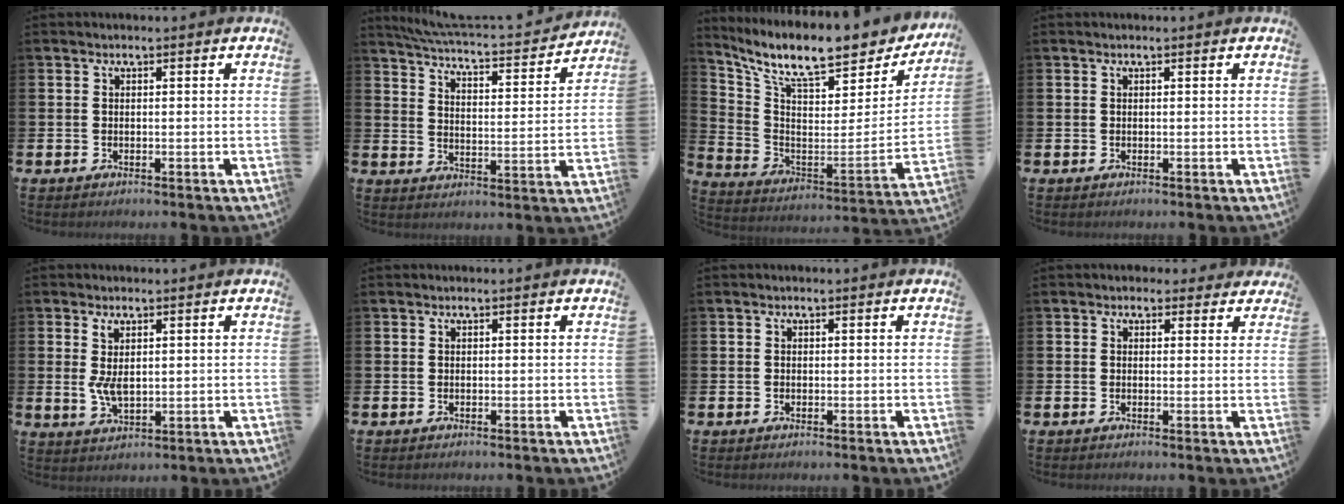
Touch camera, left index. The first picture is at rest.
{"total": 4.7, "force": [4.6, 0.3, 1.0], "torque": [-0.043, -0.044, 0.072]}
{"total": 10.8, "force": [8.8, 2.7, 5.7], "torque": [-0.133, -0.070, 0.144]}
{"total": 0.0}
{"total": 3.9, "force": [1.2, 2.0, 3.2], "torque": [-0.057, 0.002, 0.019]}
{"total": 0.0}
{"total": 0.5, "force": [-0.1, 0.5, 0.0], "torque": [0.001, 0.005, -0.003]}
{"total": 1.8, "force": [1.4, 1.2, 0.0], "torque": [0.006, -0.001, 0.022]}